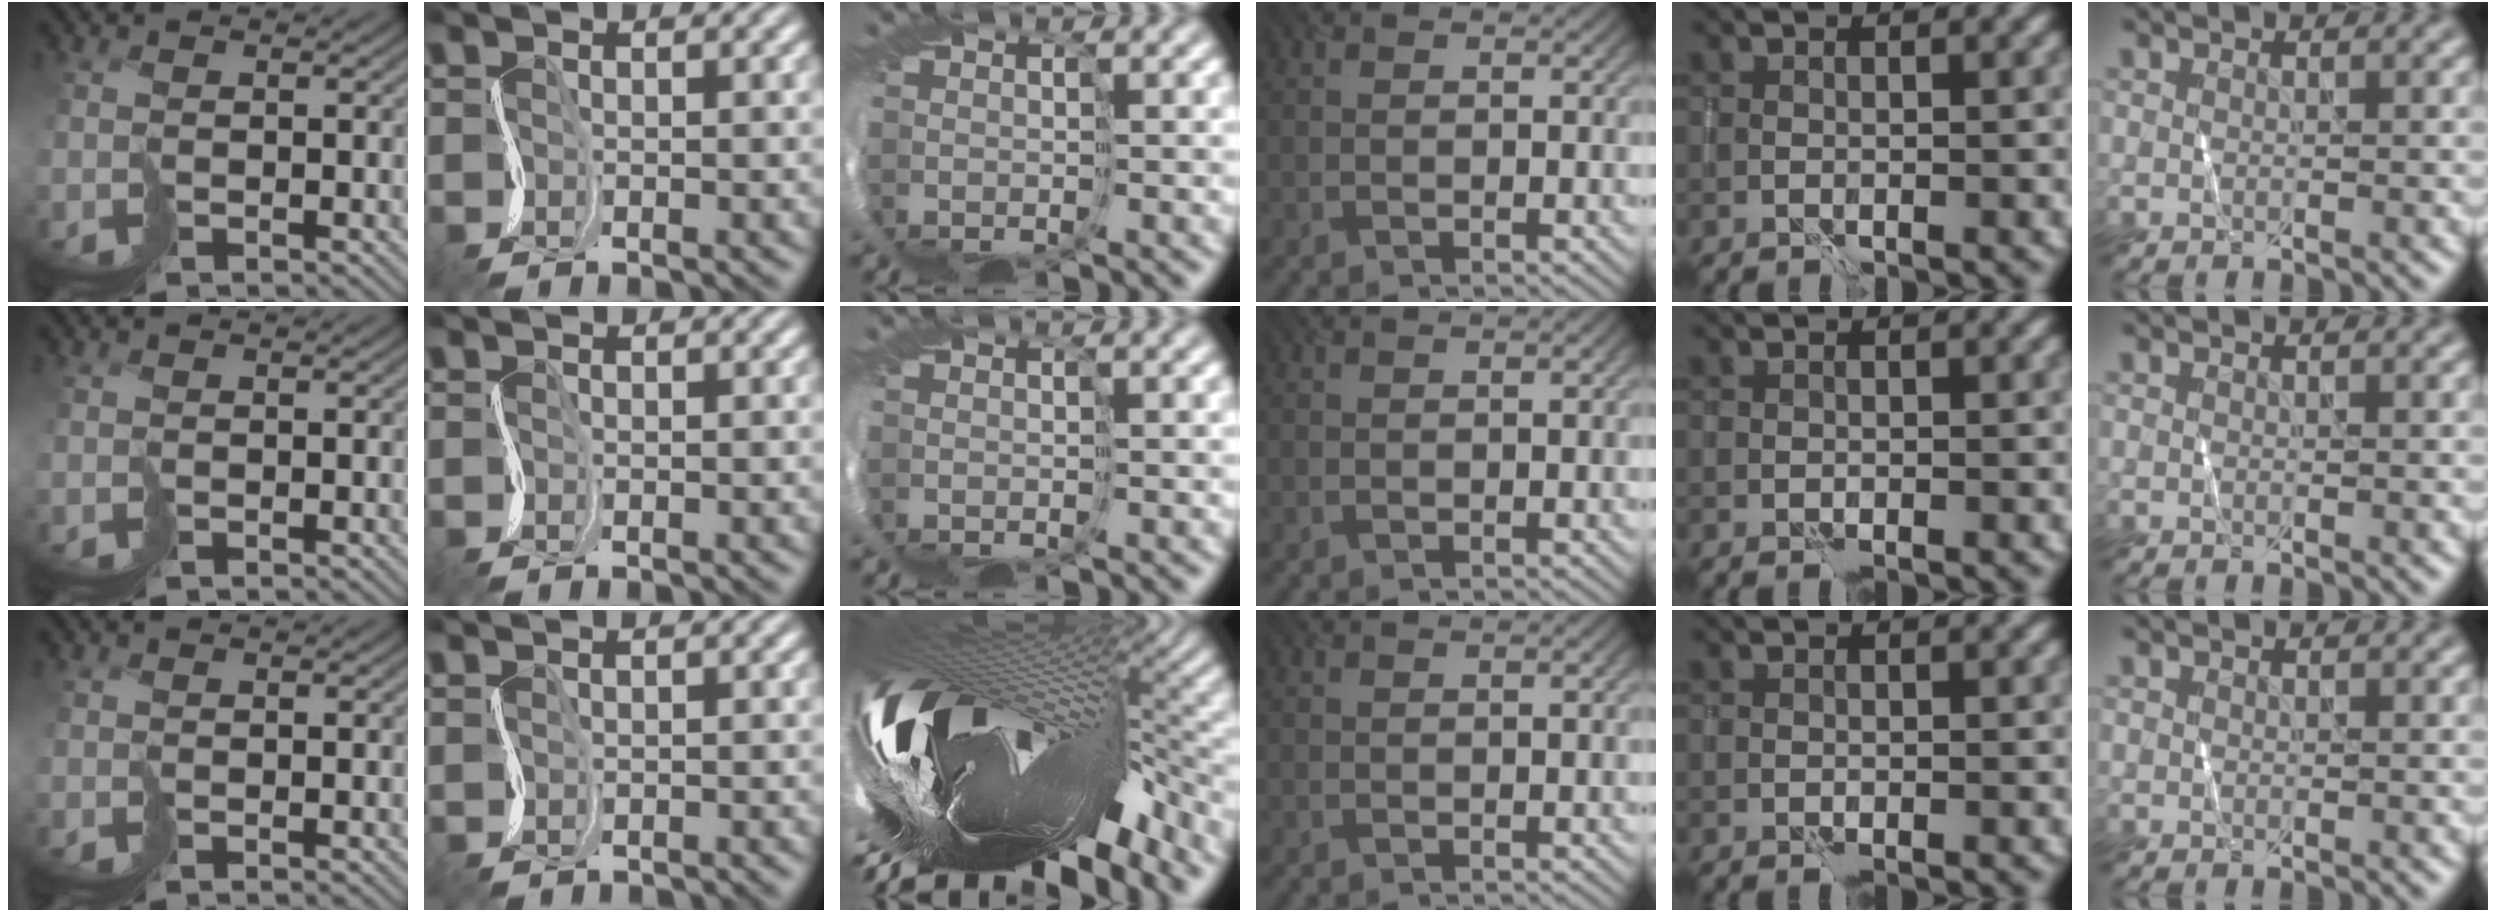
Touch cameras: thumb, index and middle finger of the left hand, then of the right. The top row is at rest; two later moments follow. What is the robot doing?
{"motion": "cut", "object": "tissue"}